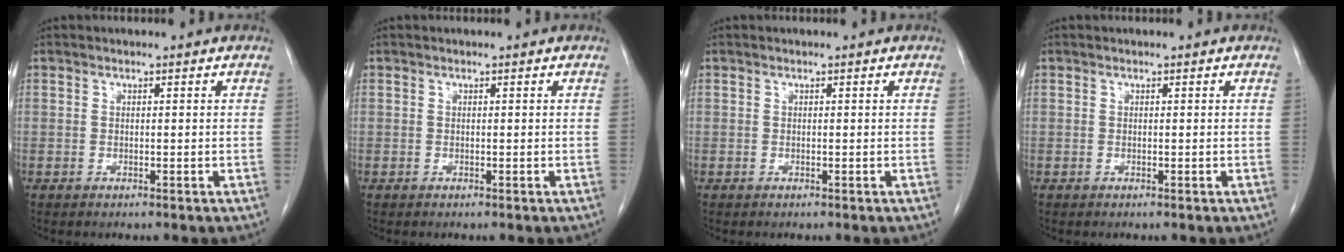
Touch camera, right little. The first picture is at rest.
{"total": 0.0}
{"total": 0.0}
{"total": 0.0}